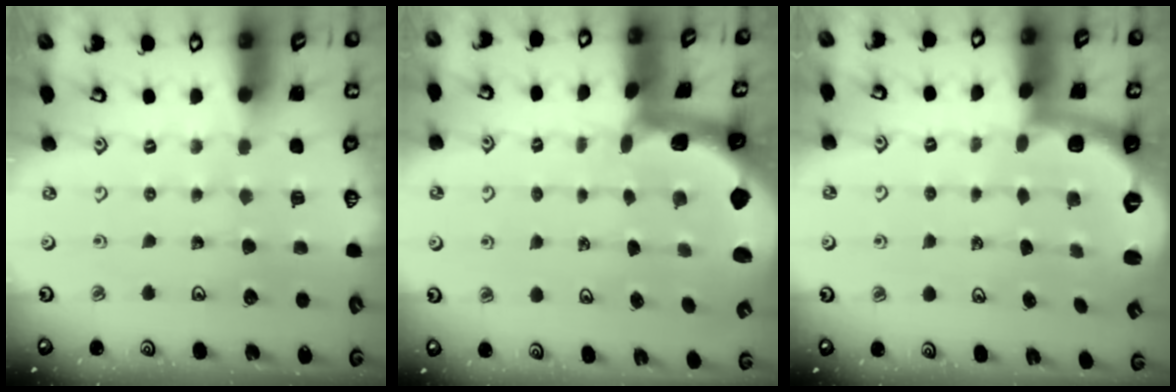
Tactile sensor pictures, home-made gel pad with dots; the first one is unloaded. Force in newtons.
{"total": 1.8, "press": 1.8, "slide": 0.4}
{"total": 2.7, "press": 1.7, "slide": 2.1}